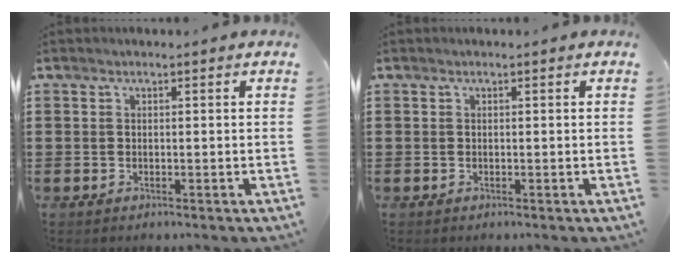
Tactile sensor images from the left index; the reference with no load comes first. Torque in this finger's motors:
{"motor_torque": [0.00, 0.00, -0.02, -0.01]}